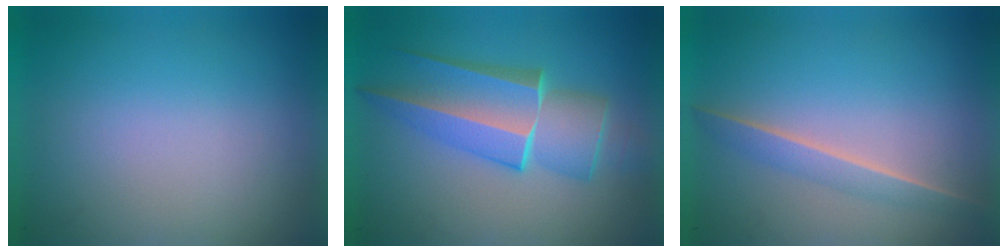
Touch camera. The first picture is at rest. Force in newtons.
{"total": 5.6}
{"total": 1.5}